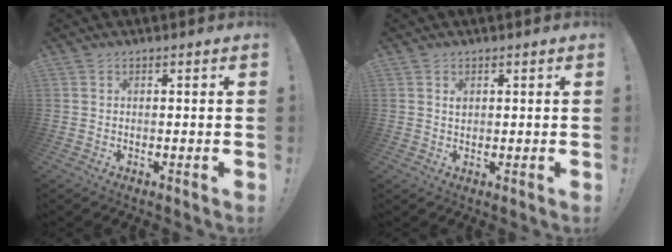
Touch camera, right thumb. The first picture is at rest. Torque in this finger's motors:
{"motor_torque": [-0.10, -0.02, 0.15, -0.10, -0.04]}